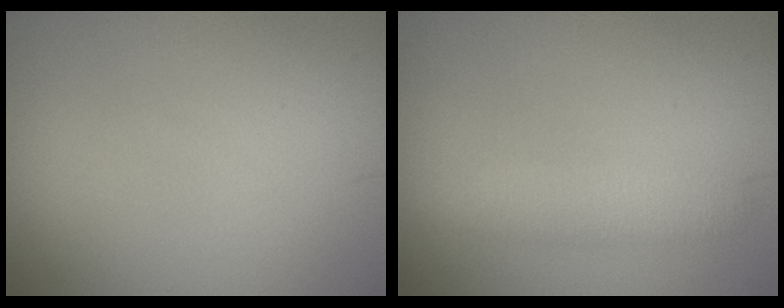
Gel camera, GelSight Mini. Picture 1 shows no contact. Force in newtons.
{"total": 2.4, "press": 2.4, "slide": 0.0}